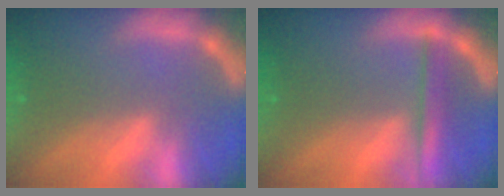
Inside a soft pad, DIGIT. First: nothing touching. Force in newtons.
{"total": 2.9}